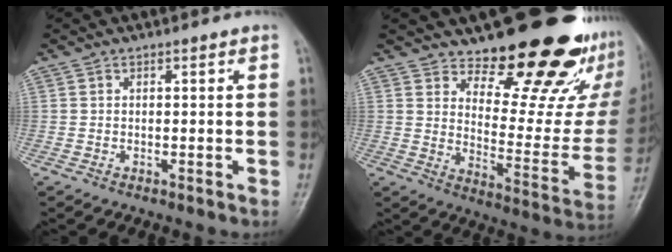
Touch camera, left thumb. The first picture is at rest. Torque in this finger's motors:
{"motor_torque": [0.80, 0.65, 1.41, -1.36, 0.08]}